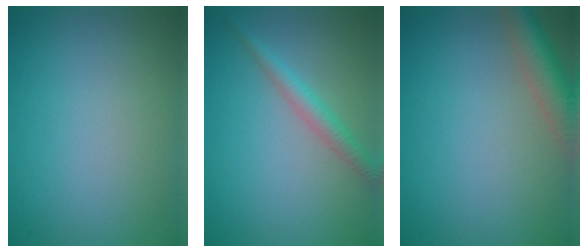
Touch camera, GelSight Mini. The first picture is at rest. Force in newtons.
{"total": 2.2, "press": 2.2, "slide": 0.1}
{"total": 4.6, "press": 4.6, "slide": 0.5}